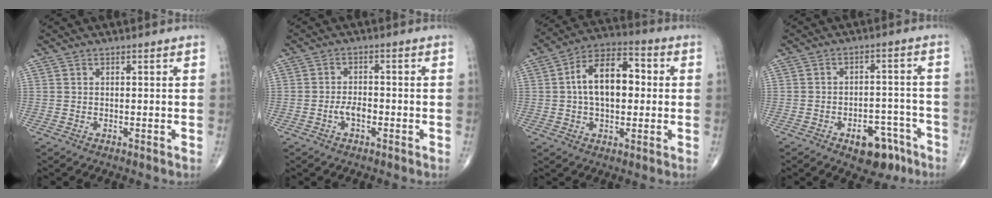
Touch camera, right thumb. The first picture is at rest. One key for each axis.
{"total": 3.3, "fx": -1.3, "fy": 1.8, "fz": 2.5, "tx": -0.039, "ty": 0.011, "tz": -0.025}
{"total": 13.7, "fx": 1.1, "fy": 8.0, "fz": 11.0, "tx": -0.167, "ty": 0.029, "tz": 0.008}
{"total": 9.5, "fx": -5.5, "fy": 5.4, "fz": 5.6, "tx": -0.048, "ty": 0.043, "tz": -0.069}